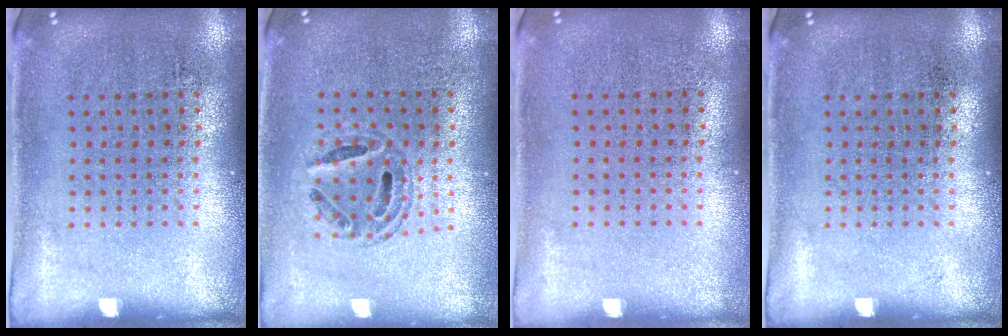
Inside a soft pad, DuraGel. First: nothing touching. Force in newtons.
{"total": 0.8, "press": 0.8, "slide": 0.1}
{"total": 0.0}
{"total": 0.0}